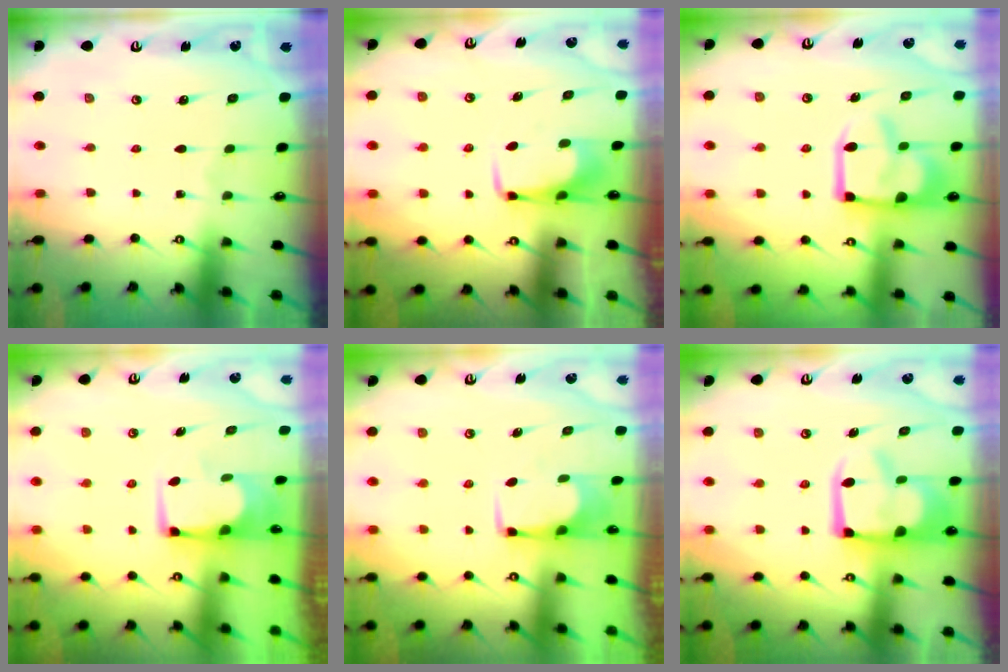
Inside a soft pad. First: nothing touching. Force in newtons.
{"total": 2.9, "press": 2.9, "slide": 0.4}
{"total": 9.4, "press": 9.4, "slide": 1.3}
{"total": 3.0, "press": 3.0, "slide": 0.2}
{"total": 2.5, "press": 2.4, "slide": 0.4}
{"total": 11.2, "press": 11.1, "slide": 1.4}